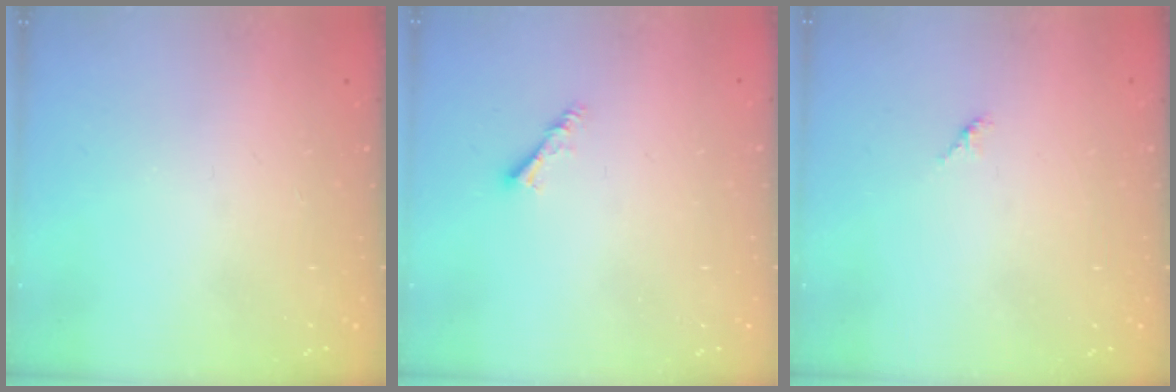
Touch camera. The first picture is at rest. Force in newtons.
{"total": 3.0, "press": 2.9, "slide": 0.6}
{"total": 1.5, "press": 1.4, "slide": 0.4}